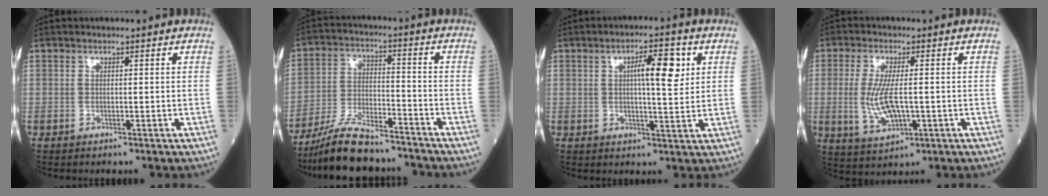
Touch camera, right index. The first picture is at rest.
{"total": 12.5, "force": [-11.1, 2.1, 5.3], "torque": [-0.101, -0.005, -0.198]}
{"total": 7.0, "force": [2.1, 1.4, 6.5], "torque": [-0.102, 0.009, 0.030]}
{"total": 7.5, "force": [-0.8, 2.3, 7.1], "torque": [-0.154, -0.014, -0.011]}